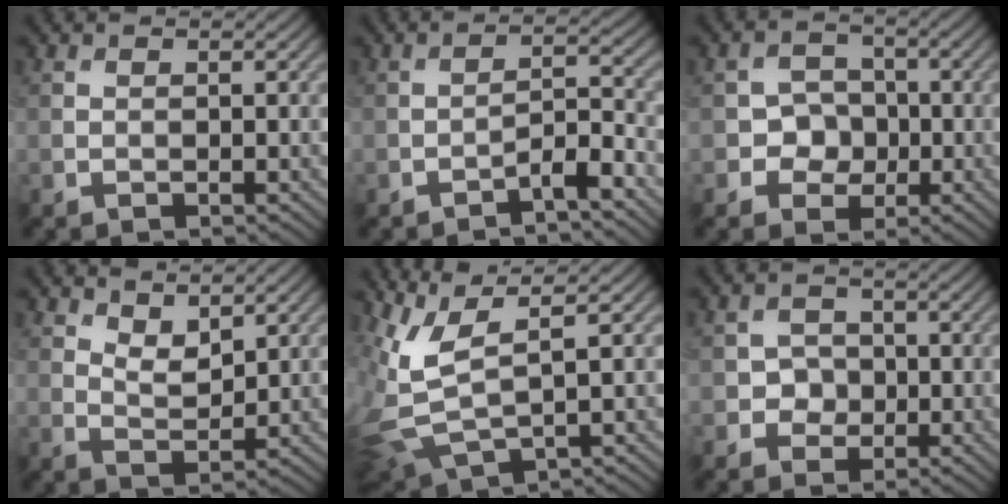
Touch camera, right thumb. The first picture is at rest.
{"total": 3.4, "force": [-2.3, 0.7, 2.4], "torque": [-0.044, 0.010, -0.048]}
{"total": 4.0, "force": [-0.9, 3.6, 1.5], "torque": [-0.016, 0.000, -0.030]}
{"total": 3.8, "force": [2.7, 1.6, 2.2], "torque": [-0.046, -0.009, 0.051]}
{"total": 7.3, "force": [2.9, 2.7, 6.1], "torque": [-0.165, -0.001, 0.064]}
{"total": 2.9, "force": [-0.7, 2.7, 0.9], "torque": [-0.012, 0.000, -0.022]}